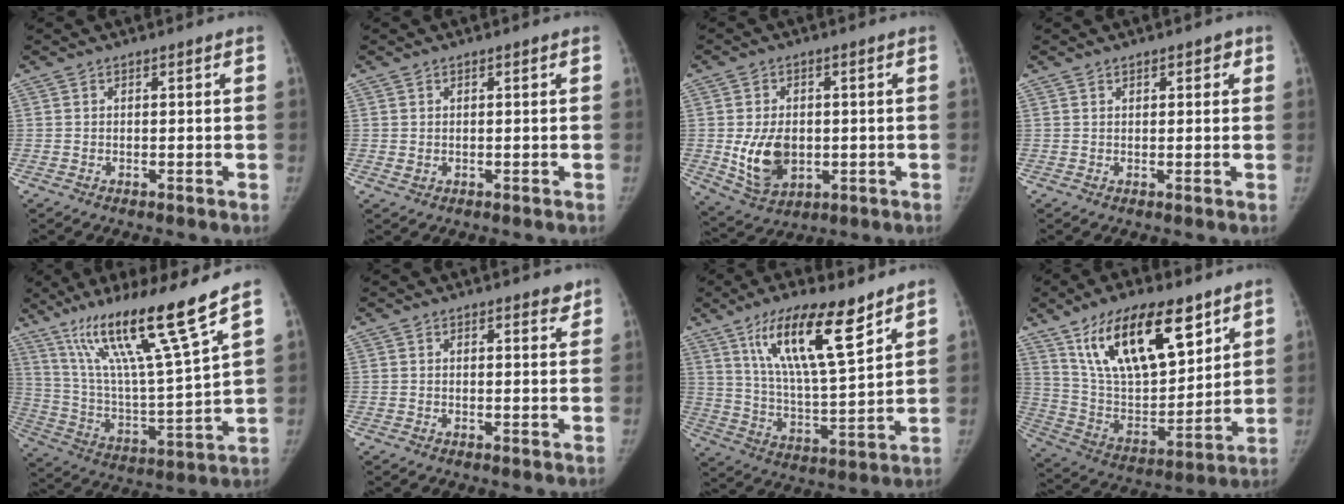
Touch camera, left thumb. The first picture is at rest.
{"total": 1.0, "force": [0.4, 0.6, 0.6], "torque": [-0.009, -0.004, 0.012]}
{"total": 10.0, "force": [-0.7, 6.9, 7.1], "torque": [-0.107, -0.009, 0.005]}
{"total": 2.1, "force": [1.1, 1.2, 1.2], "torque": [-0.001, -0.003, 0.014]}
{"total": 20.8, "force": [13.8, 0.5, 15.6], "torque": [-0.251, -0.067, 0.251]}
{"total": 2.3, "force": [1.9, 0.9, 1.1], "torque": [0.001, -0.011, 0.021]}
{"total": 17.2, "force": [10.3, 4.2, 13.1], "torque": [-0.211, -0.053, 0.193]}
{"total": 23.2, "force": [13.2, 10.1, 16.2], "torque": [-0.241, -0.046, 0.246]}